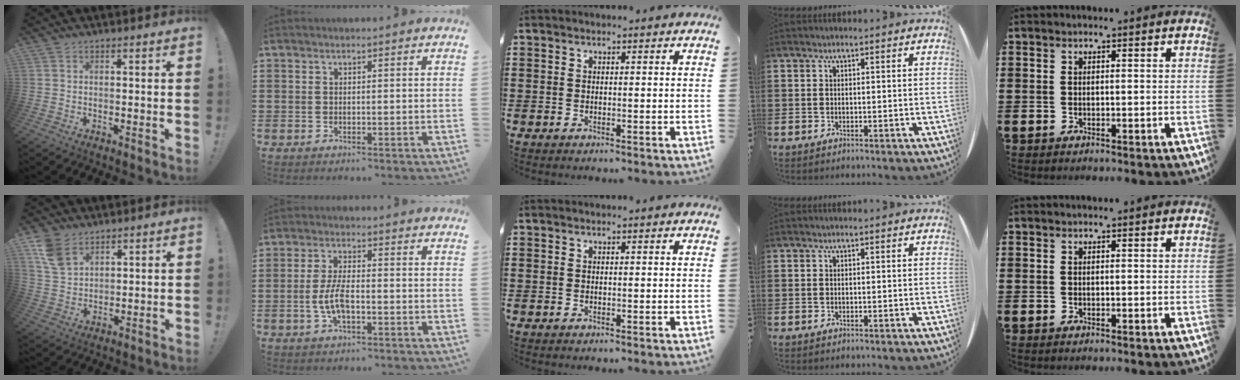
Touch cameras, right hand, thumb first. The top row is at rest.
{"thumb": {"total": 8.5, "force": [5.8, 5.0, 3.8], "torque": [-0.065, -0.025, 0.116]}, "index": {"total": 5.5, "force": [-1.3, 2.1, 4.9], "torque": [-0.112, -0.002, -0.030]}}